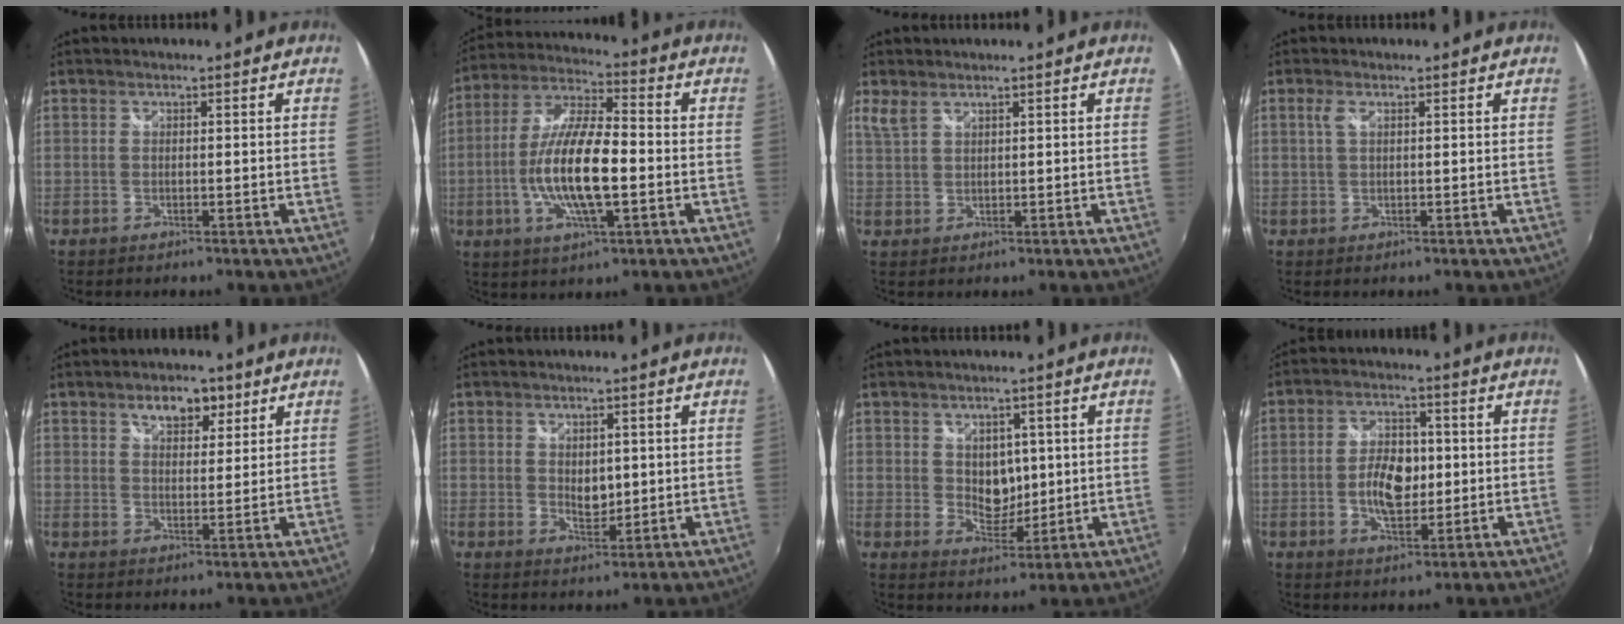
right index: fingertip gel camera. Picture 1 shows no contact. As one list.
[{"total": 15.0, "force": [-3.0, 4.2, 14.0], "torque": [-0.279, -0.004, -0.056]}, {"total": 2.3, "force": [1.7, 0.8, 1.4], "torque": [-0.031, 0.000, 0.038]}, {"total": 1.5, "force": [0.5, 0.5, 1.4], "torque": [-0.028, 0.002, 0.008]}, {"total": 6.0, "force": [3.6, 3.3, 3.5], "torque": [-0.051, 0.011, 0.059]}, {"total": 3.7, "force": [0.6, 2.5, 2.6], "torque": [-0.038, -0.004, 0.012]}, {"total": 5.8, "force": [1.4, 4.5, 3.4], "torque": [-0.048, -0.003, 0.031]}, {"total": 8.3, "force": [-0.6, 4.7, 6.8], "torque": [-0.127, 0.006, -0.008]}]